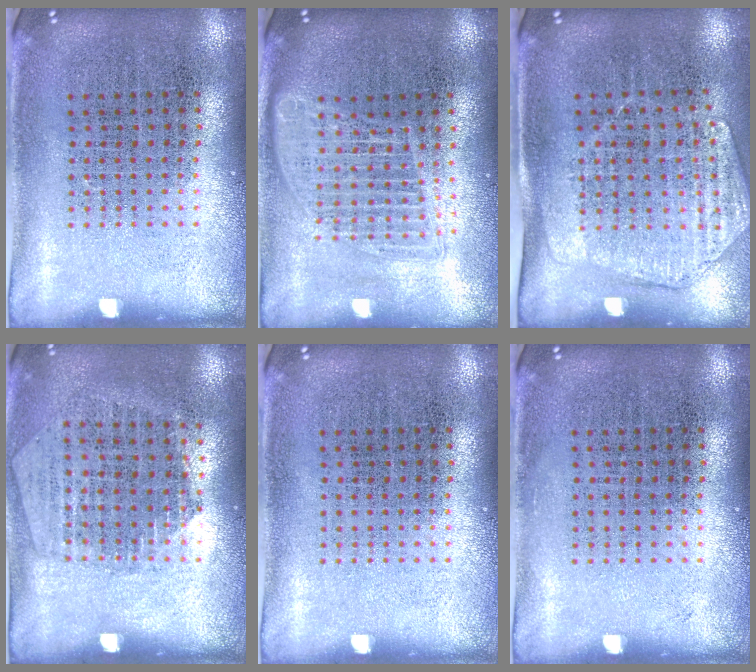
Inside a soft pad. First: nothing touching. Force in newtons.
{"total": 1.6, "press": 1.4, "slide": 0.8}
{"total": 1.7, "press": 1.5, "slide": 0.9}
{"total": 1.3, "press": 1.2, "slide": 0.5}
{"total": 0.0}
{"total": 0.0}